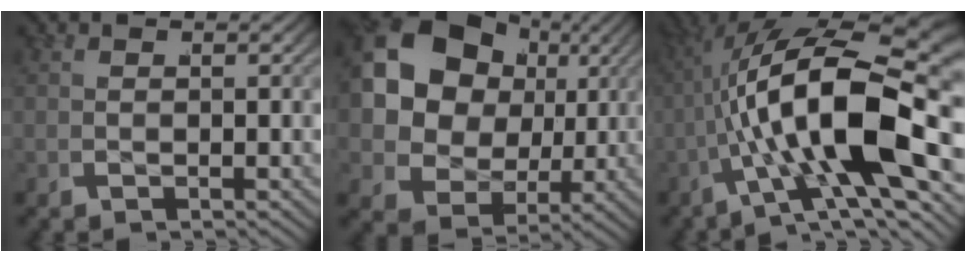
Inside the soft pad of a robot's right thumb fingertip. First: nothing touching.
{"total": 14.9, "force": [1.6, 11.3, 9.6], "torque": [-0.226, -0.035, 0.031]}
{"total": 15.6, "force": [-0.7, 6.4, 14.2], "torque": [-0.248, -0.030, 0.001]}